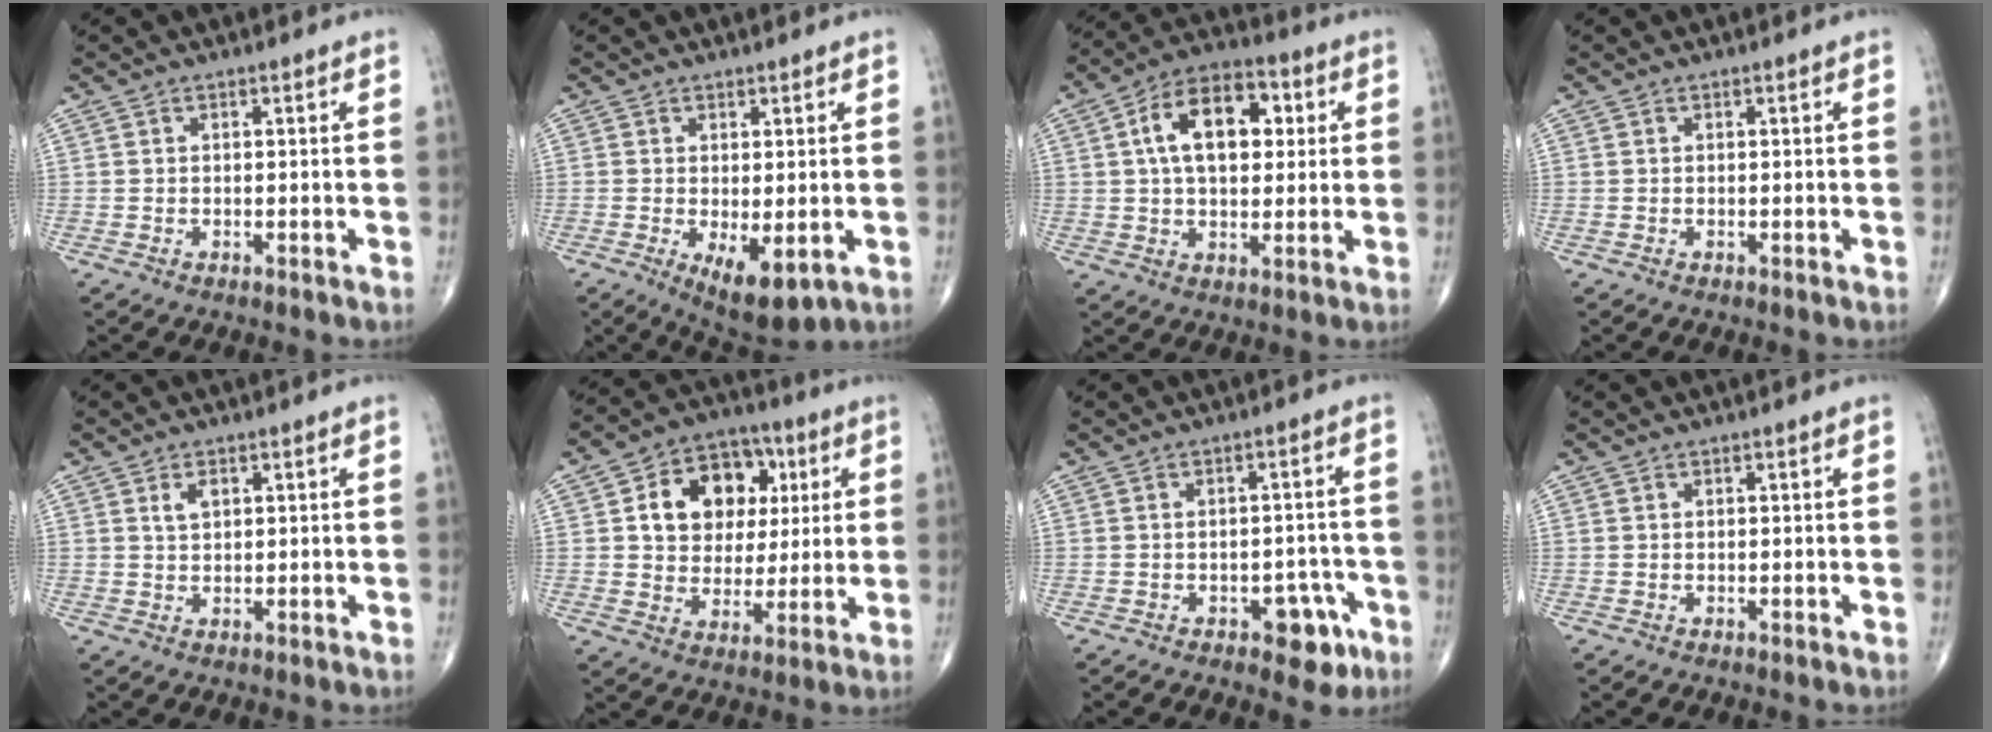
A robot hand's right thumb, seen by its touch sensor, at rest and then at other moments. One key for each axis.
{"total": 7.9, "fx": -2.0, "fy": 3.4, "fz": 6.8, "tx": -0.101, "ty": -0.018, "tz": -0.019}
{"total": 14.6, "fx": 3.2, "fy": 8.6, "fz": 11.3, "tx": -0.159, "ty": 0.014, "tz": 0.045}
{"total": 0.0}
{"total": 2.4, "fx": 1.0, "fy": 1.4, "fz": 1.7, "tx": -0.027, "ty": -0.002, "tz": 0.021}
{"total": 15.1, "fx": 3.9, "fy": 11.7, "fz": 8.8, "tx": -0.097, "ty": 0.007, "tz": 0.064}
{"total": 6.3, "fx": -3.2, "fy": 3.5, "fz": 4.2, "tx": -0.025, "ty": 0.025, "tz": -0.036}
{"total": 0.0}